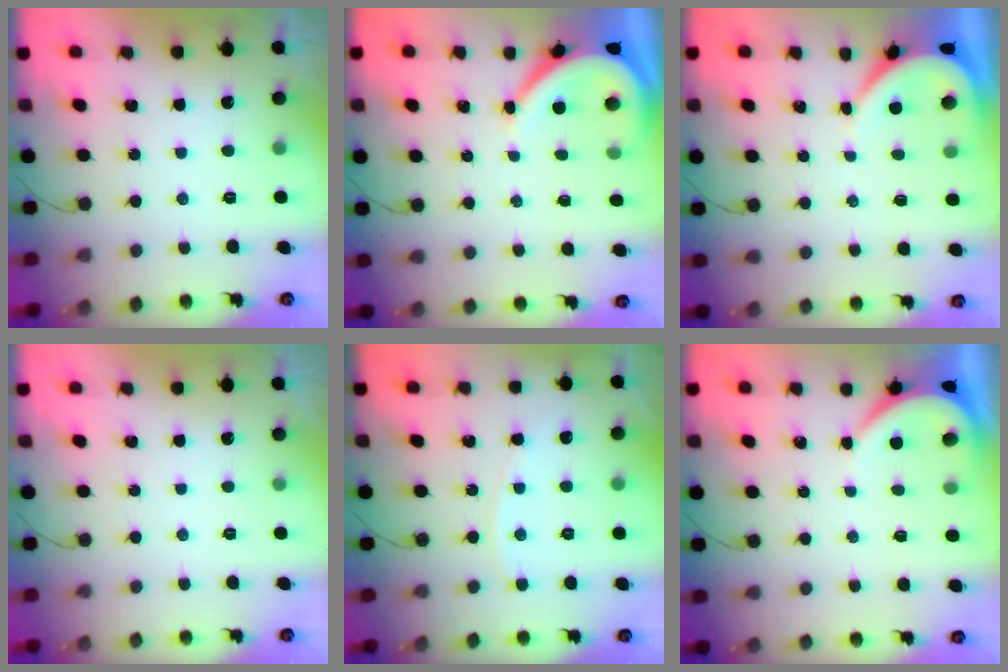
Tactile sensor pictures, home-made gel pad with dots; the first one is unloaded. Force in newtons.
{"total": 6.8, "press": 6.8, "slide": 0.6}
{"total": 3.3, "press": 3.3, "slide": 0.6}
{"total": 0.0}
{"total": 3.5, "press": 3.5, "slide": 0.4}
{"total": 3.9, "press": 3.9, "slide": 0.6}